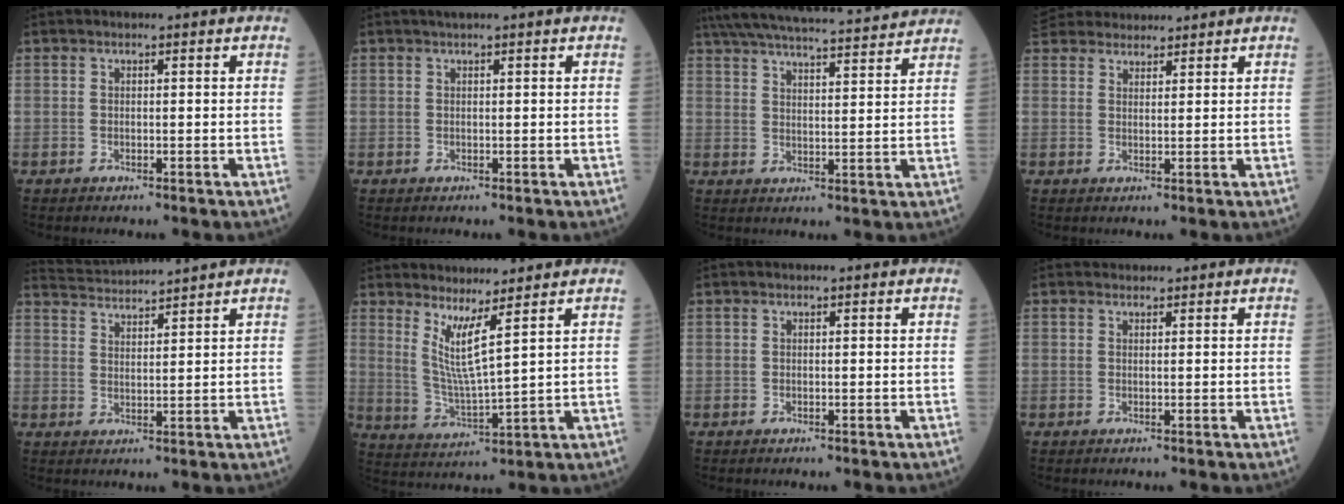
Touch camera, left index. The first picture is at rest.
{"total": 1.7, "force": [1.4, -0.2, 1.0], "torque": [-0.013, 0.015, 0.027]}
{"total": 22.3, "force": [20.5, 1.4, 8.5], "torque": [-0.152, 0.020, 0.286]}
{"total": 9.4, "force": [8.6, 2.8, 2.6], "torque": [-0.046, 0.038, 0.145]}
{"total": 6.9, "force": [6.7, -1.2, 0.8], "torque": [-0.027, 0.019, 0.115]}
{"total": 5.4, "force": [3.1, -0.8, 4.4], "torque": [-0.092, -0.028, 0.069]}
{"total": 0.0}
{"total": 0.8, "force": [0.7, 0.3, -0.1], "torque": [-0.006, 0.005, 0.011]}